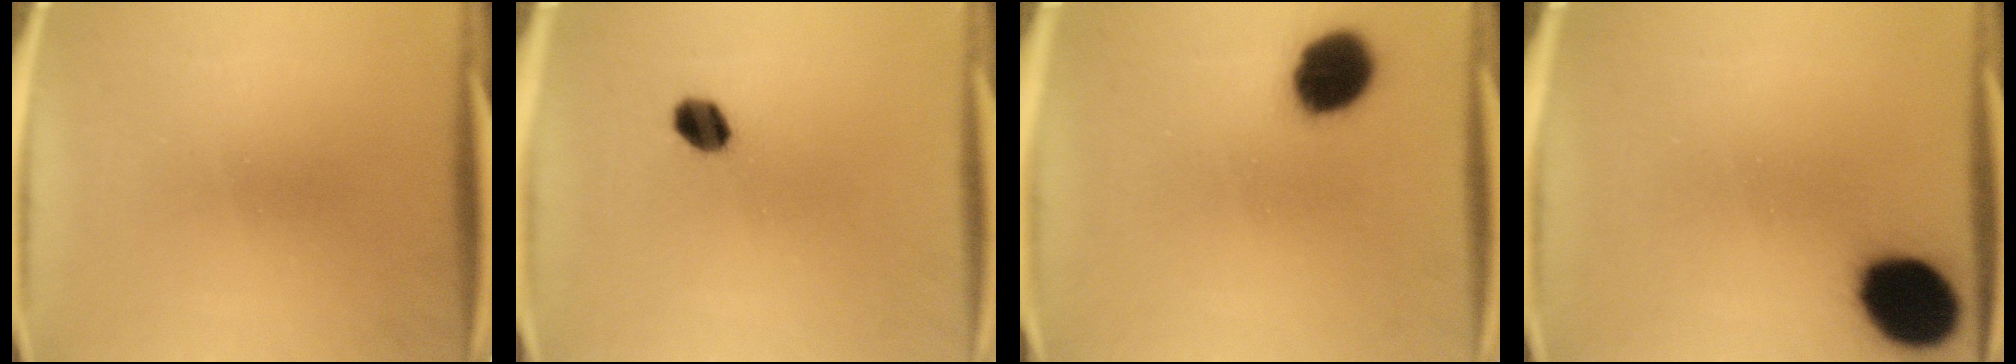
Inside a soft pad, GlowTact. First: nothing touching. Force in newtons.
{"total": 4.9}
{"total": 10.7}
{"total": 15.8}